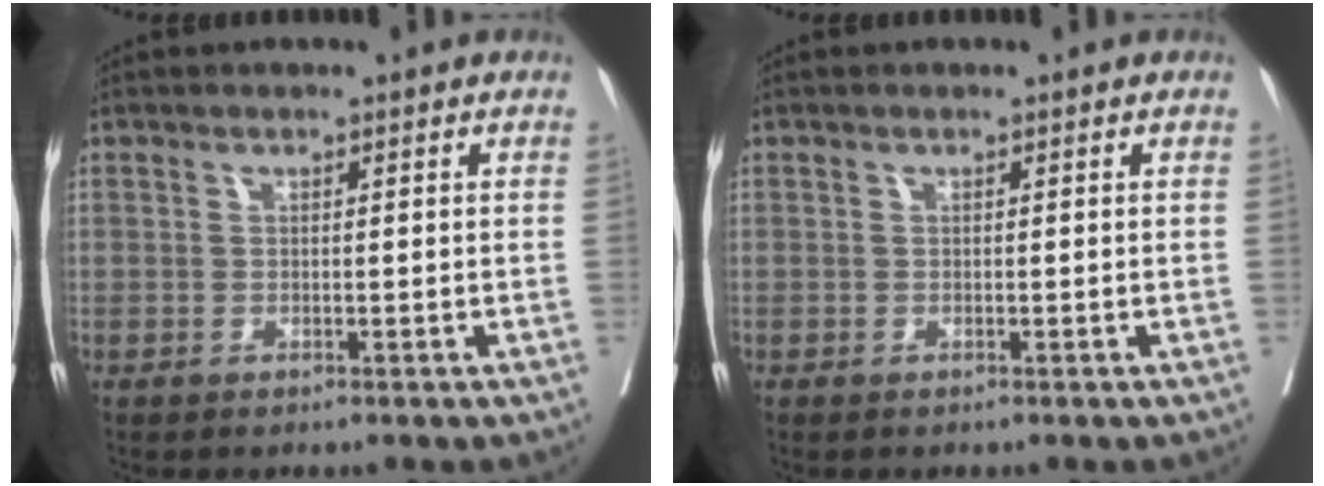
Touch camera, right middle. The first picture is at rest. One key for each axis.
{"total": 0.0}